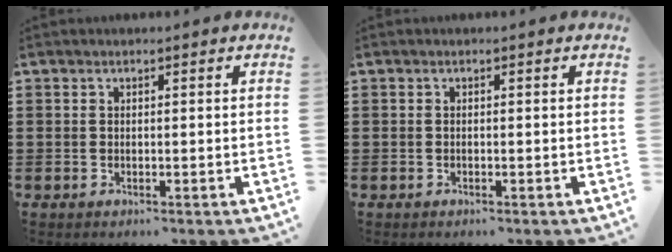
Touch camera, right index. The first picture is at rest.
{"total": 0.0}